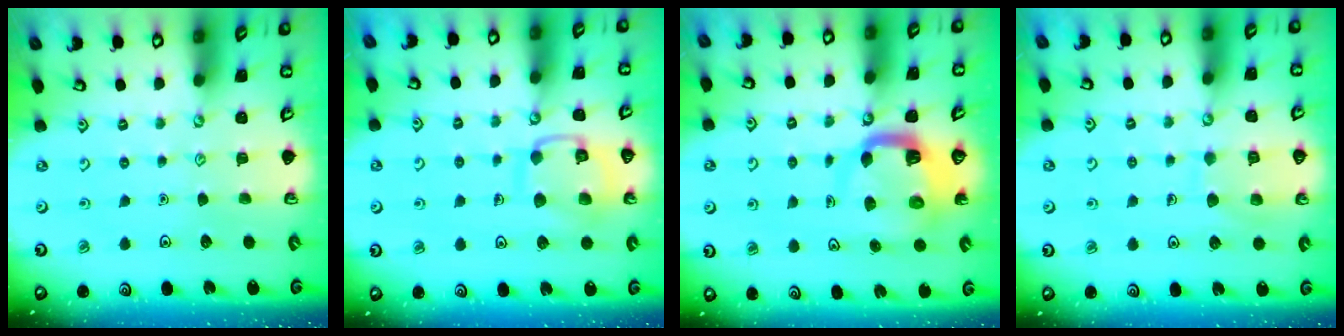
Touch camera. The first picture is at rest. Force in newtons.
{"total": 12.8, "press": 12.8, "slide": 1.1}
{"total": 7.6, "press": 7.5, "slide": 1.0}
{"total": 7.9, "press": 7.9, "slide": 0.6}